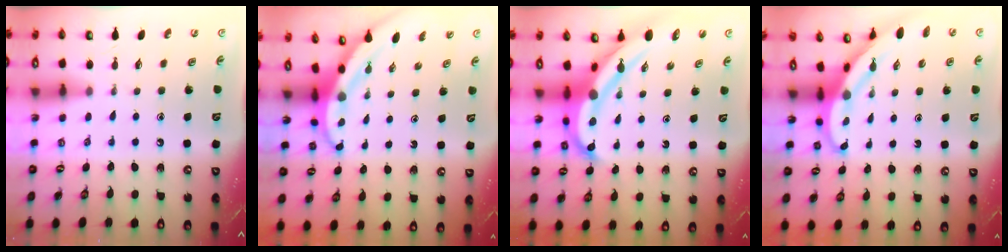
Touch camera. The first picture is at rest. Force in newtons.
{"total": 3.7, "press": 3.7, "slide": 0.5}
{"total": 8.5, "press": 8.5, "slide": 1.0}
{"total": 3.6, "press": 3.6, "slide": 0.1}